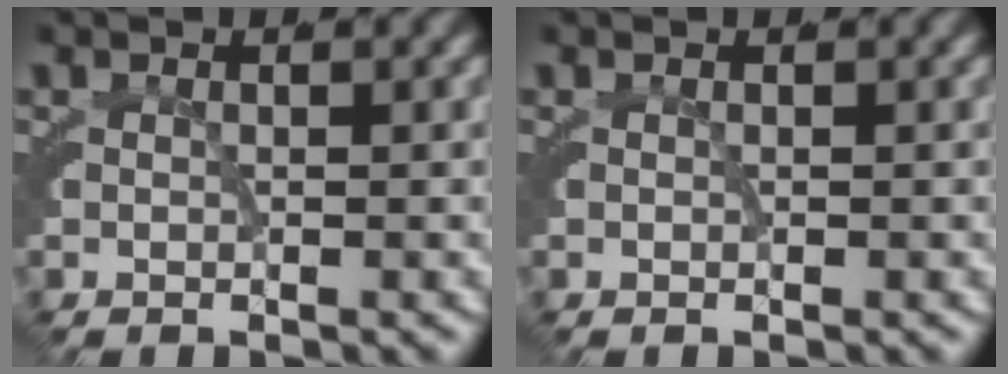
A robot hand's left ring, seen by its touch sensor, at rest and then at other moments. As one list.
[{"total": 0.0}]